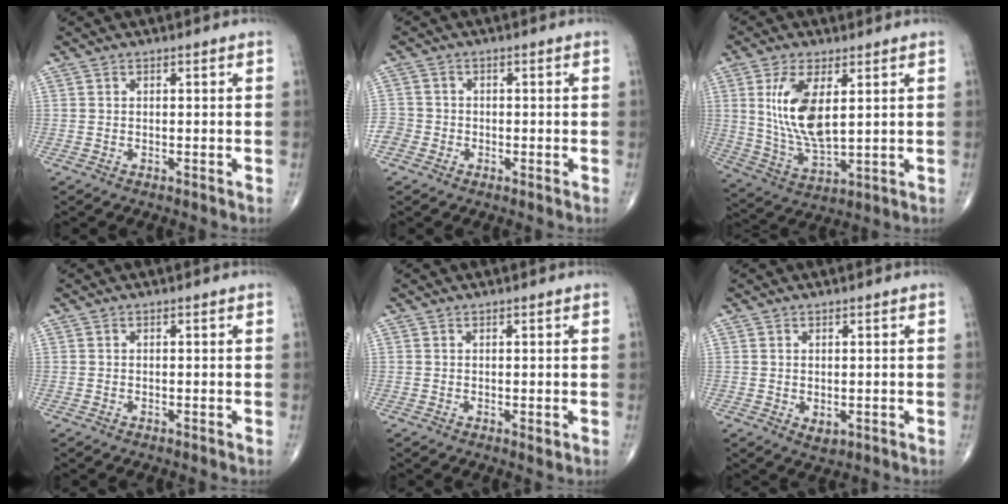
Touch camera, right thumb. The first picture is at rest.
{"total": 3.6, "force": [-1.5, 3.2, 0.8], "torque": [-0.006, 0.011, -0.034]}
{"total": 12.2, "force": [3.2, 5.2, 10.6], "torque": [-0.210, -0.024, 0.073]}
{"total": 0.0}
{"total": 0.9, "force": [0.2, 0.3, 0.8], "torque": [-0.009, -0.002, 0.005]}
{"total": 1.8, "force": [-0.1, 1.2, 1.3], "torque": [-0.015, -0.004, 0.006]}